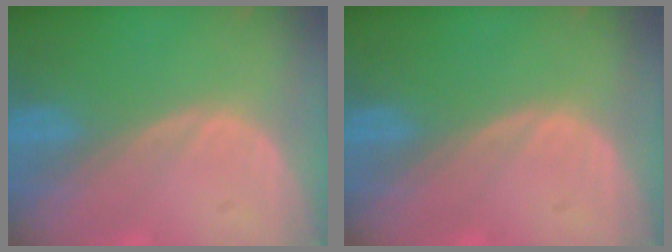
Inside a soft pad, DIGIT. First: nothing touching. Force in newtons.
{"total": 0.0}